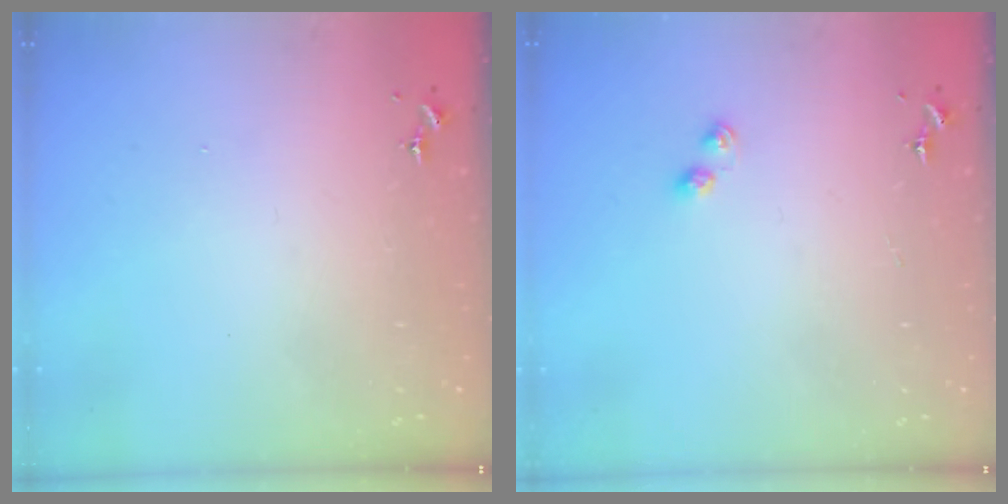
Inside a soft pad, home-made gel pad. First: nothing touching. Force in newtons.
{"total": 3.6, "press": 3.6, "slide": 0.4}